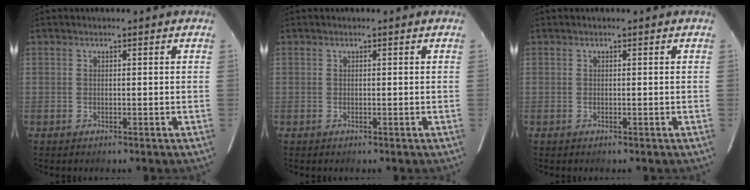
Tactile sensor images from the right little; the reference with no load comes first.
{"total": 0.0}
{"total": 0.0}